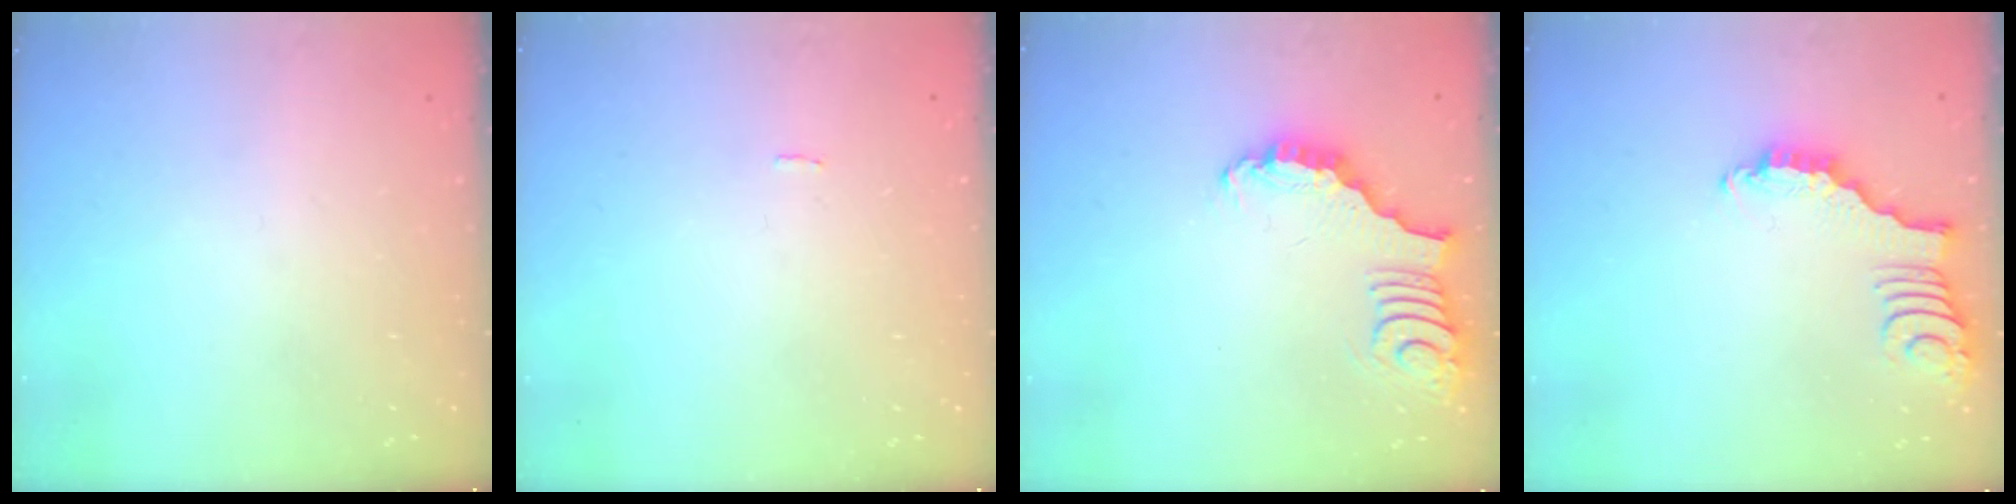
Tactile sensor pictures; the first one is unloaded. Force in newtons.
{"total": 0.0}
{"total": 3.4, "press": 3.4, "slide": 0.4}
{"total": 2.9, "press": 2.8, "slide": 0.4}